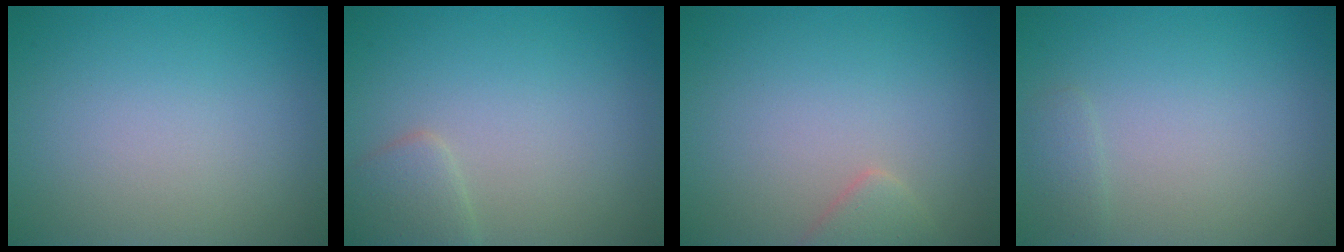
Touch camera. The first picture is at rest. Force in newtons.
{"total": 2.0, "press": 2.0, "slide": 0.0}
{"total": 1.6, "press": 1.6, "slide": 0.1}
{"total": 0.9, "press": 0.9, "slide": 0.0}